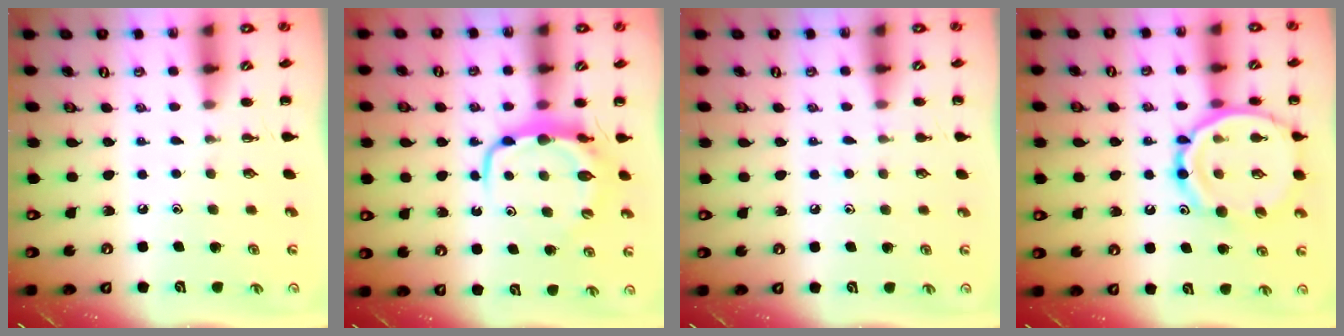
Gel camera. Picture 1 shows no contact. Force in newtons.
{"total": 6.6, "press": 6.5, "slide": 1.0}
{"total": 4.2, "press": 3.8, "slide": 1.6}
{"total": 18.5, "press": 18.3, "slide": 2.4}